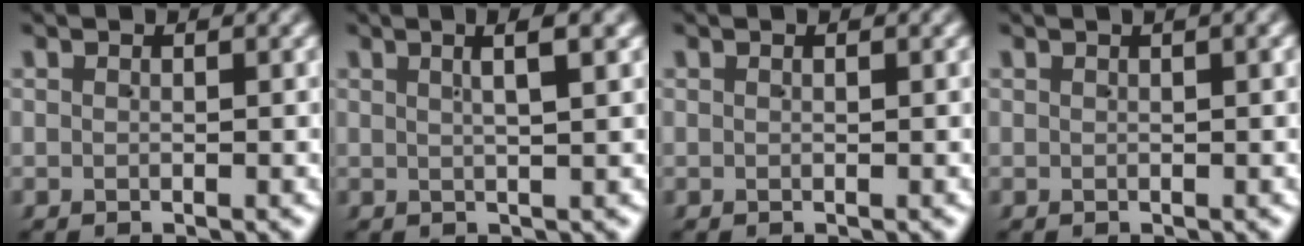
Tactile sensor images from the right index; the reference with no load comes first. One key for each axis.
{"total": 2.6, "fx": 1.3, "fy": -0.4, "fz": 2.2, "tx": -0.026, "ty": 0.012, "tz": 0.022}
{"total": 0.0}
{"total": 0.7, "fx": 0.3, "fy": -0.1, "fz": 0.6, "tx": -0.009, "ty": 0.004, "tz": 0.005}